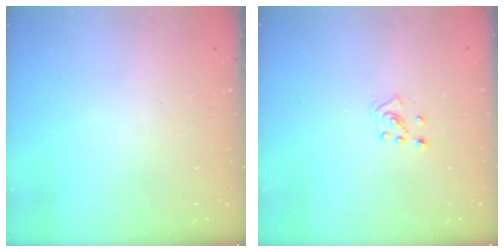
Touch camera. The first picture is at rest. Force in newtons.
{"total": 2.8, "press": 2.8, "slide": 0.2}